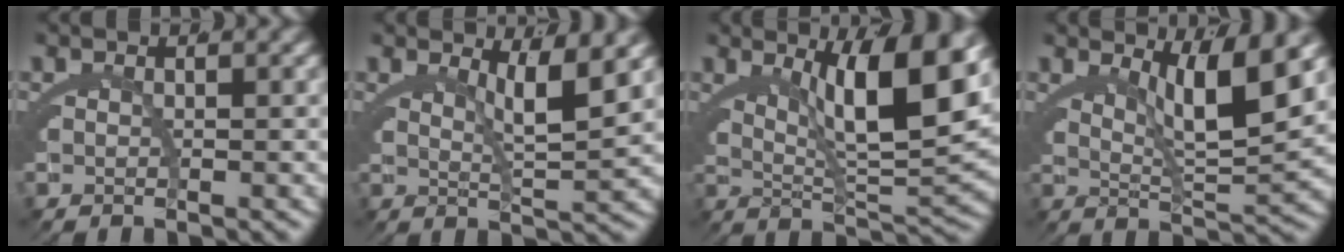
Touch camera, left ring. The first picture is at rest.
{"total": 3.6, "force": [2.1, -0.2, 2.9], "torque": [-0.039, -0.010, 0.040]}
{"total": 9.4, "force": [3.1, 2.2, 8.6], "torque": [-0.124, 0.002, 0.054]}
{"total": 6.1, "force": [2.8, 0.8, 5.3], "torque": [-0.080, -0.007, 0.049]}